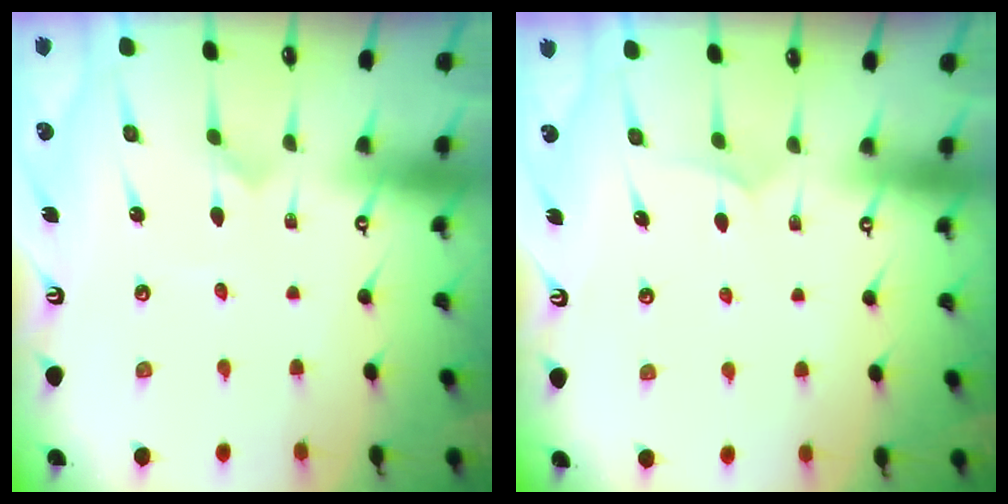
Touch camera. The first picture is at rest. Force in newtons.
{"total": 4.0, "press": 4.0, "slide": 0.4}